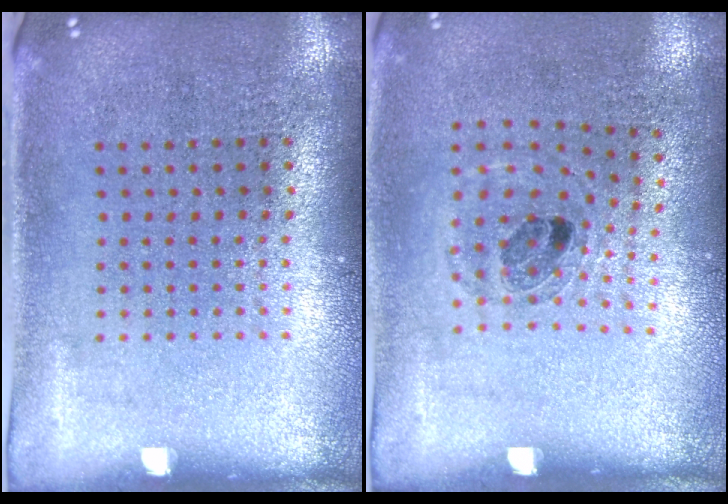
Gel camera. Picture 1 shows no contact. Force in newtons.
{"total": 1.0, "press": 0.9, "slide": 0.4}